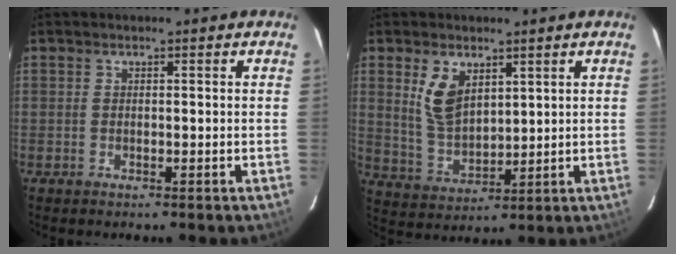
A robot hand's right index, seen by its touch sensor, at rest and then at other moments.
{"total": 8.3, "force": [3.7, 4.6, 5.8], "torque": [-0.112, 0.001, 0.083]}